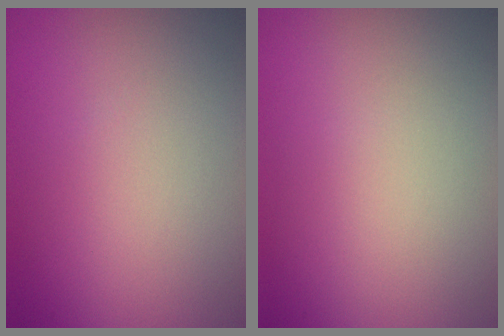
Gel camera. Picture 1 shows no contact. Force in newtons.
{"total": 0.0}